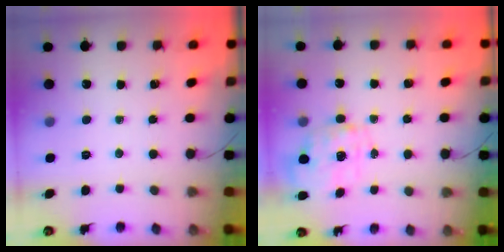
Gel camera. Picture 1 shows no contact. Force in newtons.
{"total": 2.8, "press": 2.7, "slide": 0.9}